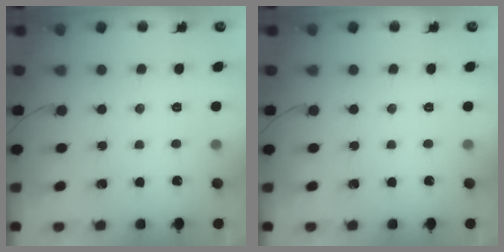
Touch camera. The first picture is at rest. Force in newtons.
{"total": 0.0}